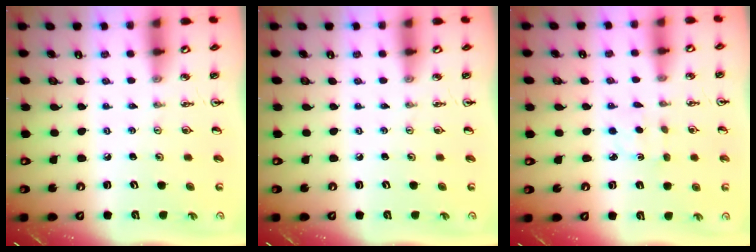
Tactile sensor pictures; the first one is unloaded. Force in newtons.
{"total": 0.0}
{"total": 1.7, "press": 1.7, "slide": 0.5}